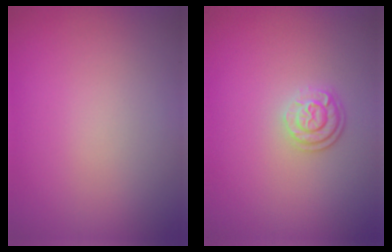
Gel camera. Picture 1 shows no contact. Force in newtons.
{"total": 2.6, "press": 1.9, "slide": 1.7}